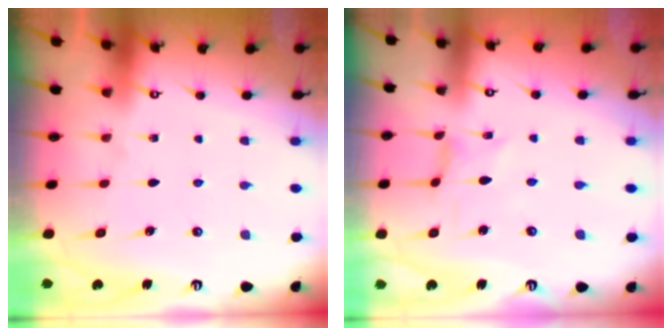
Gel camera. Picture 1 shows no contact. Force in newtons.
{"total": 0.5, "press": 0.5, "slide": 0.0}